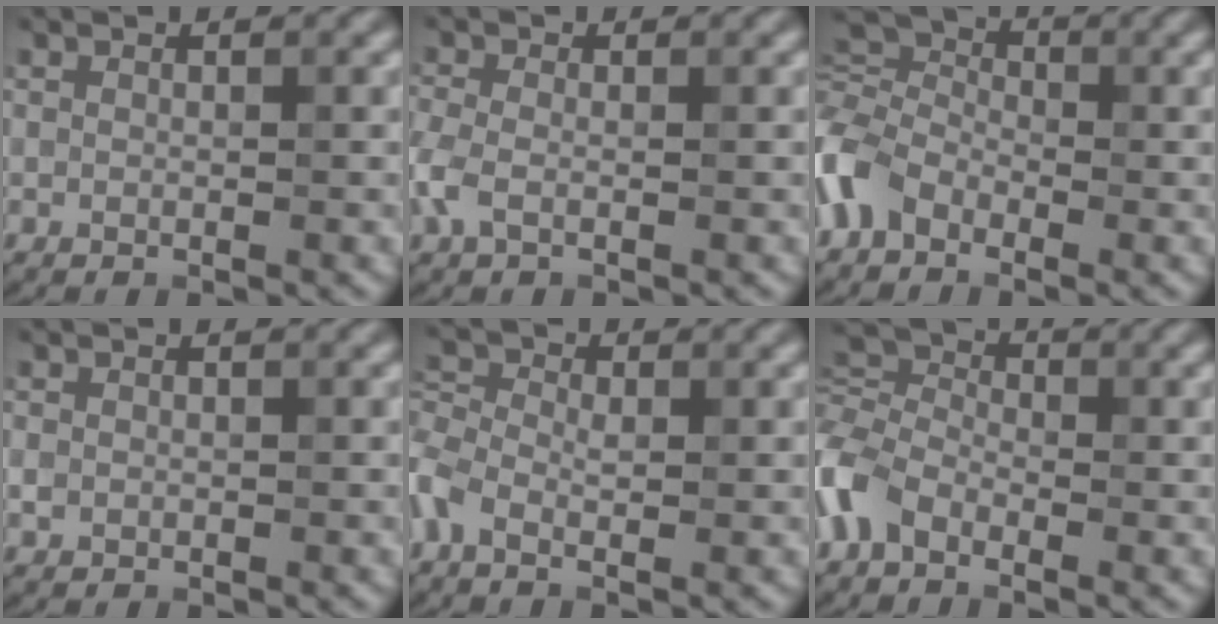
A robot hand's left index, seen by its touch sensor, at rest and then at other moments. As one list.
[{"total": 2.4, "force": [-0.9, 1.4, 1.8], "torque": [-0.050, 0.002, -0.028]}, {"total": 5.3, "force": [-1.7, 3.7, 3.4], "torque": [-0.075, 0.012, -0.061]}, {"total": 0.8, "force": [-0.1, 0.7, 0.2], "torque": [-0.002, -0.004, -0.003]}, {"total": 3.5, "force": [-1.0, 2.1, 2.6], "torque": [-0.059, 0.009, -0.040]}, {"total": 5.1, "force": [-2.2, 3.4, 3.2], "torque": [-0.072, 0.011, -0.070]}]